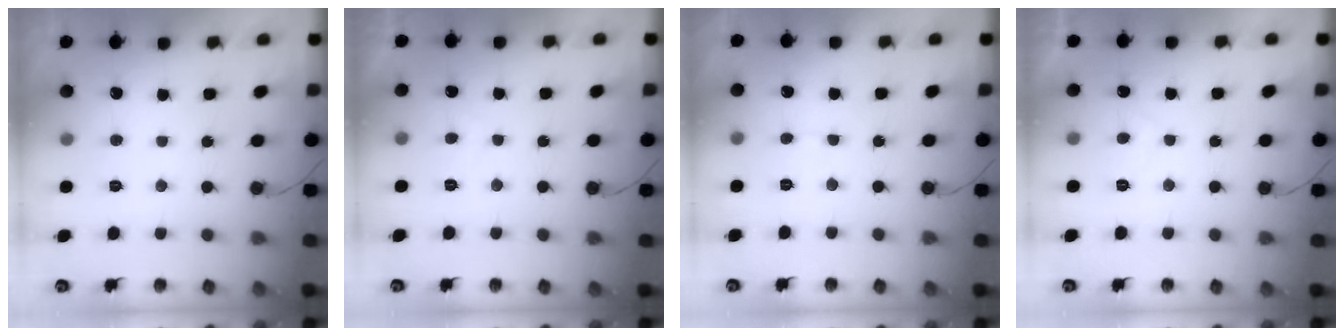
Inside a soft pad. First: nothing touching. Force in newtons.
{"total": 1.4, "press": 1.3, "slide": 0.6}
{"total": 3.3, "press": 3.3, "slide": 0.3}
{"total": 1.8, "press": 1.6, "slide": 0.8}